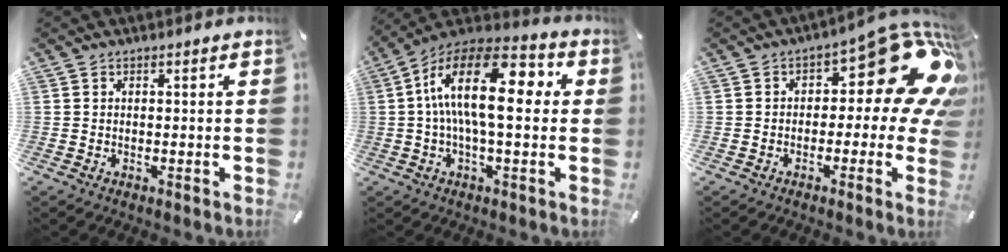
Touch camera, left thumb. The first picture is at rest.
{"total": 17.1, "force": [2.3, 7.5, 15.2], "torque": [-0.293, -0.010, 0.032]}
{"total": 17.3, "force": [7.0, 7.8, 13.8], "torque": [-0.162, -0.052, 0.111]}